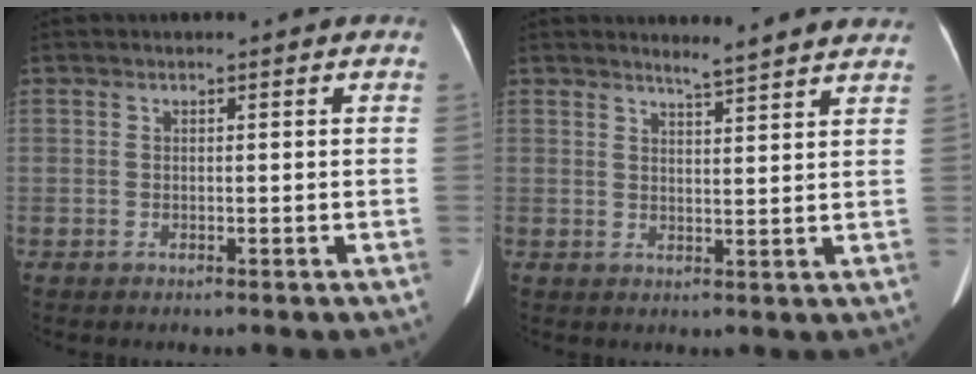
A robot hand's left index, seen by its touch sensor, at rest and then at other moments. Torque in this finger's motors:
{"motor_torque": [-0.13, -0.13, 0.07, 0.03]}